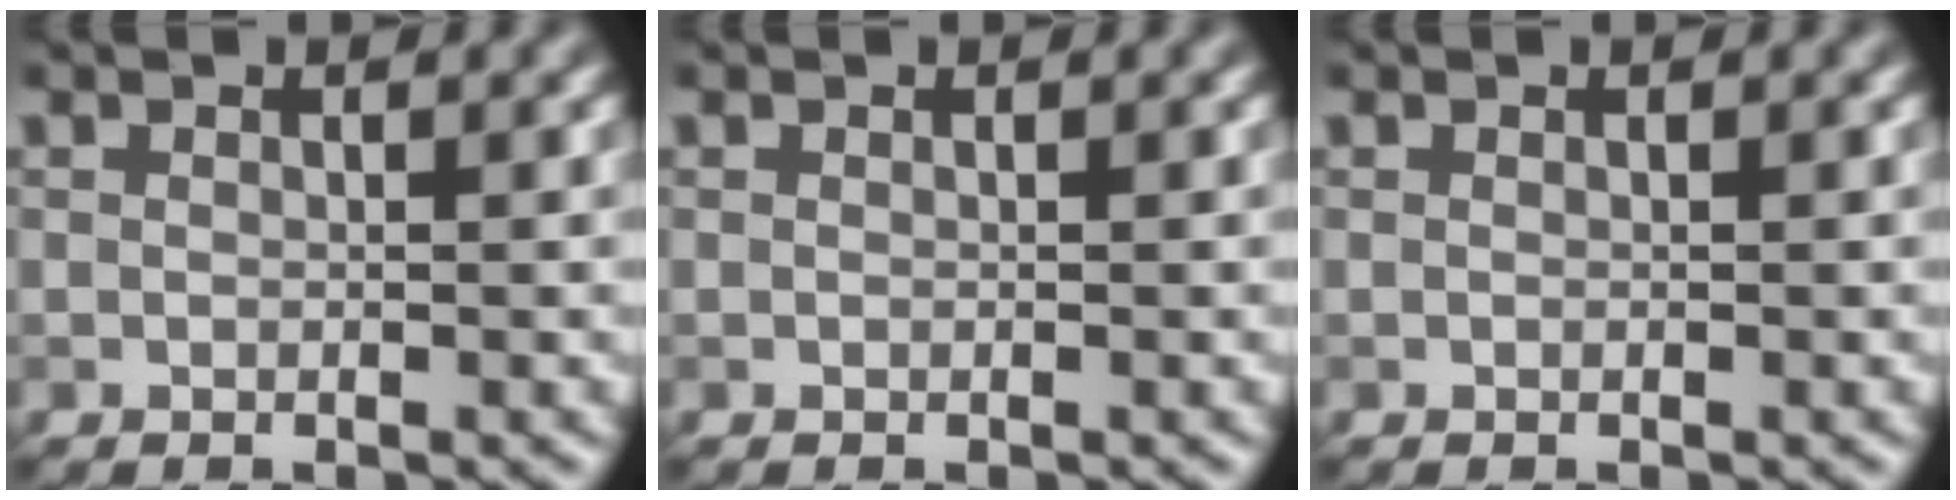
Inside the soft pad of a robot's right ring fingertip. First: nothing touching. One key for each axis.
{"total": 0.0}
{"total": 0.0}